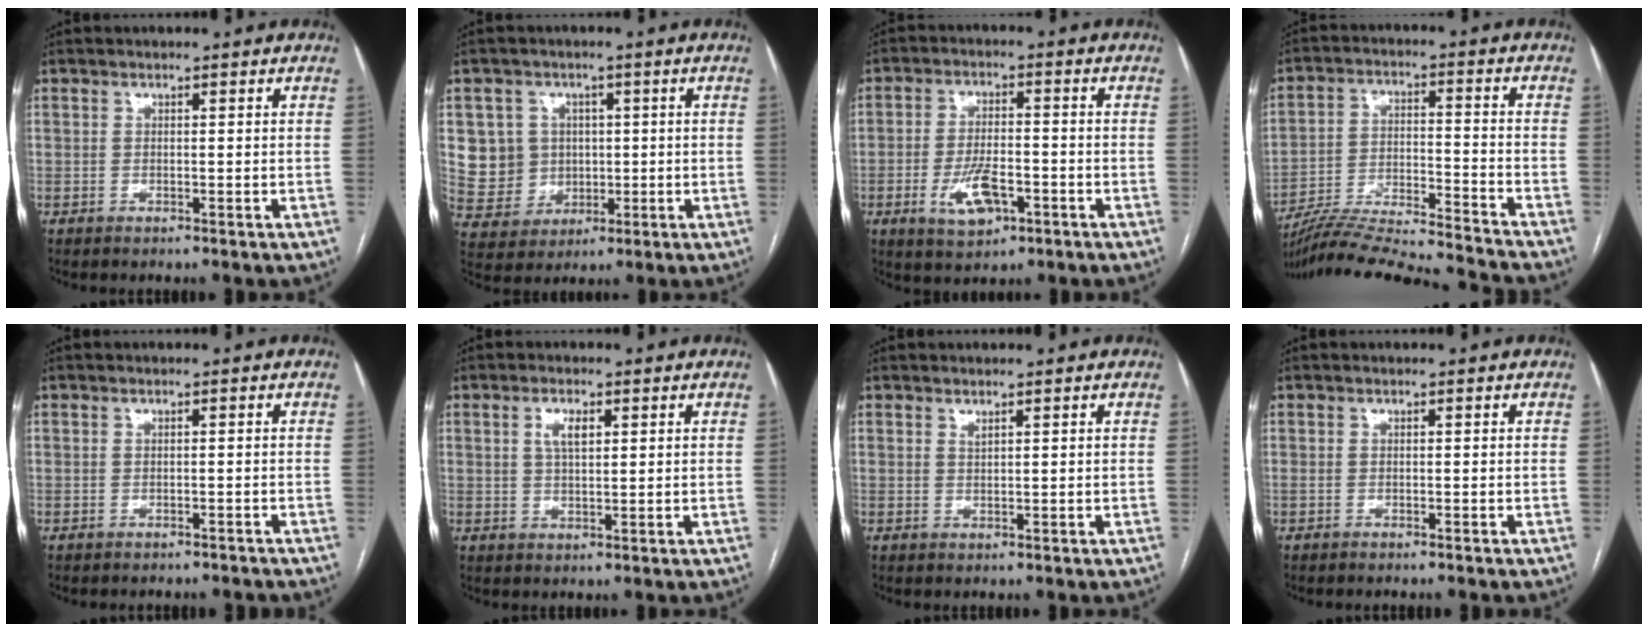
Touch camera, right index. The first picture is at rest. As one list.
[{"total": 7.9, "force": [1.1, 7.7, 1.2], "torque": [-0.036, 0.019, 0.031]}, {"total": 7.2, "force": [-2.8, 3.2, 5.7], "torque": [-0.108, -0.001, -0.044]}, {"total": 20.4, "force": [-19.3, -0.1, 6.5], "torque": [-0.135, -0.016, -0.304]}, {"total": 4.8, "force": [-4.4, 1.4, 0.9], "torque": [-0.009, -0.001, -0.050]}, {"total": 3.3, "force": [1.2, 1.2, 2.8], "torque": [-0.057, 0.004, 0.024]}, {"total": 0.7, "force": [0.5, 0.0, 0.4], "torque": [-0.009, -0.004, 0.011]}, {"total": 2.3, "force": [-2.1, 0.1, 1.0], "torque": [-0.013, -0.001, -0.027]}]